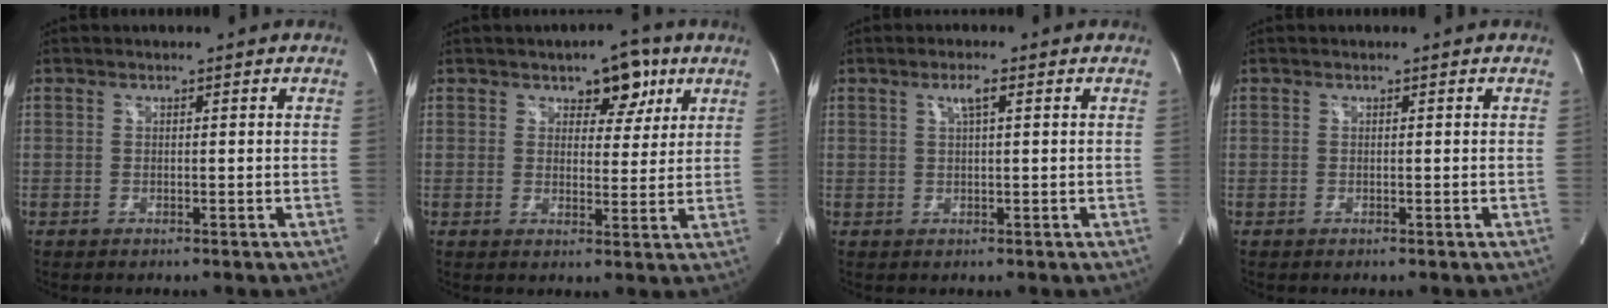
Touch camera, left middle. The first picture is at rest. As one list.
[{"total": 5.9, "force": [3.3, 3.2, 3.7], "torque": [-0.040, 0.010, 0.046]}, {"total": 2.1, "force": [0.9, 0.1, 1.9], "torque": [-0.038, 0.002, 0.016]}, {"total": 0.0}]